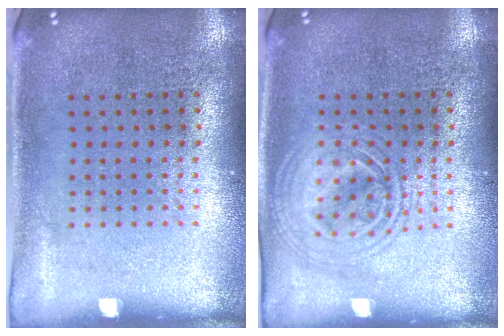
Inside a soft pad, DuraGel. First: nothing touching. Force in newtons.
{"total": 1.7, "press": 1.7, "slide": 0.3}